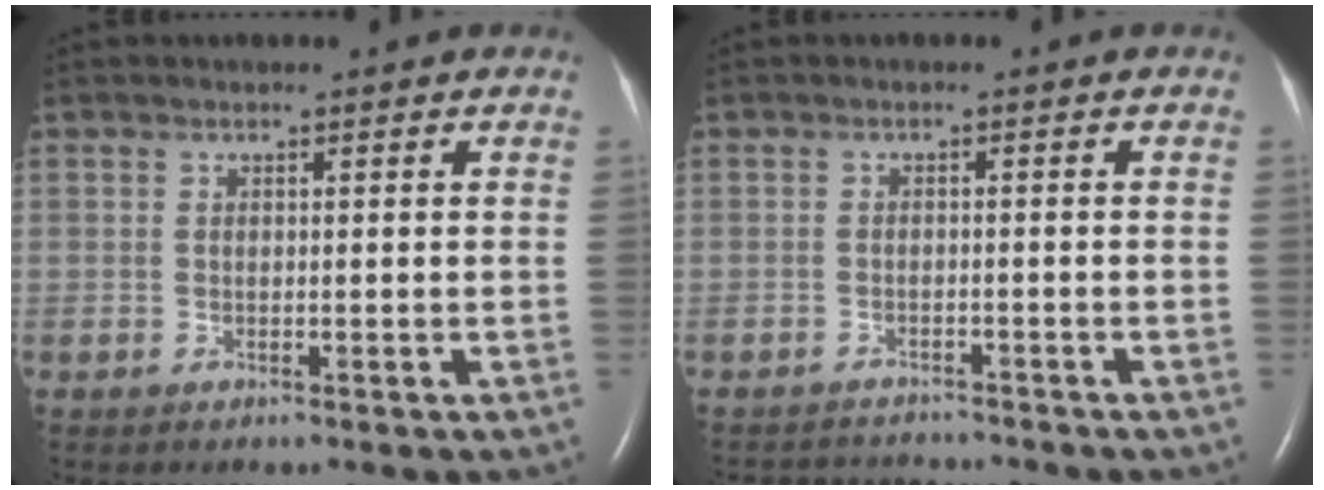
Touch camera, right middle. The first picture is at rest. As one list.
[{"total": 5.4, "force": [-5.4, 0.4, 0.3], "torque": [-0.004, 0.000, -0.079]}]